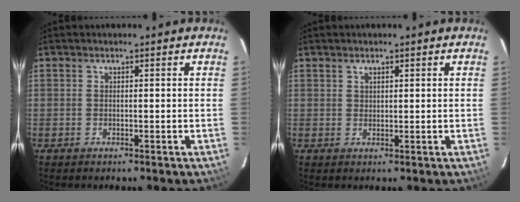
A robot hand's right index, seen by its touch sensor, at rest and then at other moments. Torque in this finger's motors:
{"motor_torque": [-0.15, -0.01, -0.07, -0.01]}